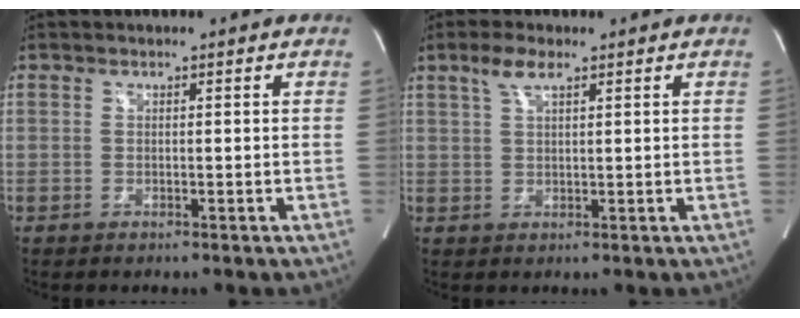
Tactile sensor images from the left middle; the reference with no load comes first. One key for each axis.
{"total": 3.3, "fx": 2.1, "fy": 0.8, "fz": 2.4, "tx": -0.056, "ty": 0.010, "tz": 0.044}